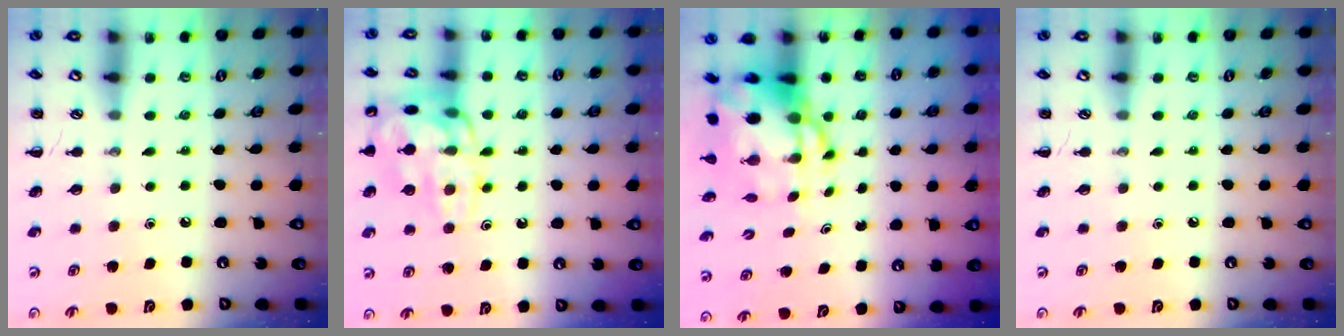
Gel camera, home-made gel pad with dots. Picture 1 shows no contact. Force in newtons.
{"total": 16.9, "press": 16.9, "slide": 0.4}
{"total": 9.4, "press": 9.1, "slide": 2.5}
{"total": 0.0}